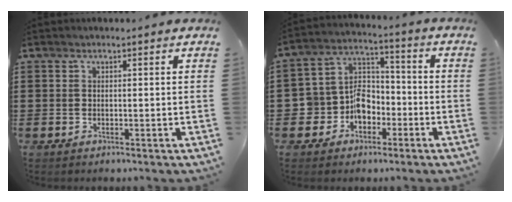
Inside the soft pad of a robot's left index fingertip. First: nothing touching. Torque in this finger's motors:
{"motor_torque": [1.24, 0.88, 0.32, 0.05]}